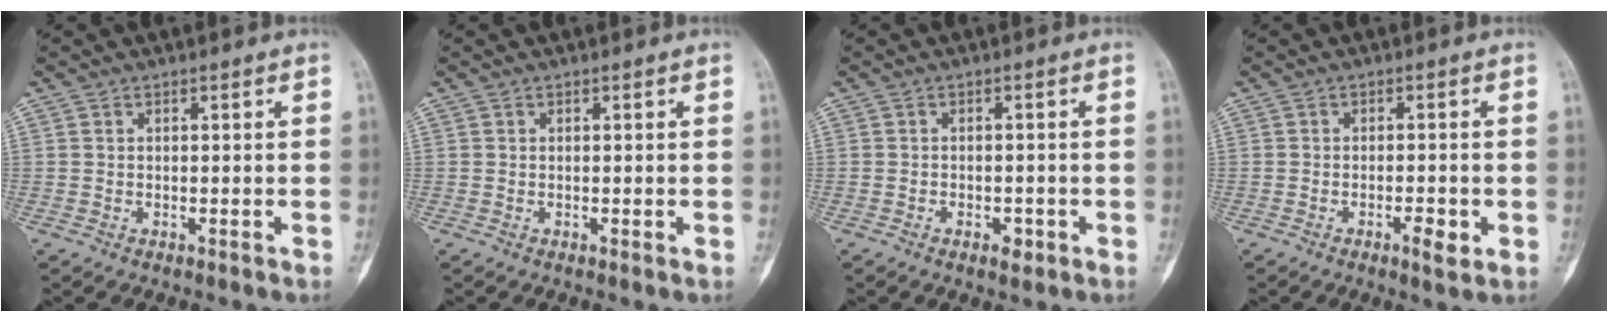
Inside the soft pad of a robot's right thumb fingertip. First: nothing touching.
{"total": 0.0}
{"total": 2.2, "force": [-1.2, 1.3, 1.4], "torque": [-0.015, 0.006, -0.013]}
{"total": 3.4, "force": [-1.3, 1.0, 3.0], "torque": [-0.047, -0.001, -0.020]}